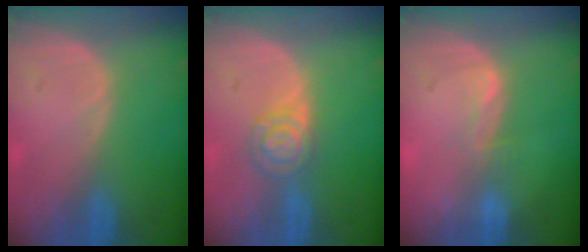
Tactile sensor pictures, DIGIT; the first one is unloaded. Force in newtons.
{"total": 4.5, "press": 4.5, "slide": 0.1}
{"total": 2.0, "press": 2.0, "slide": 0.3}